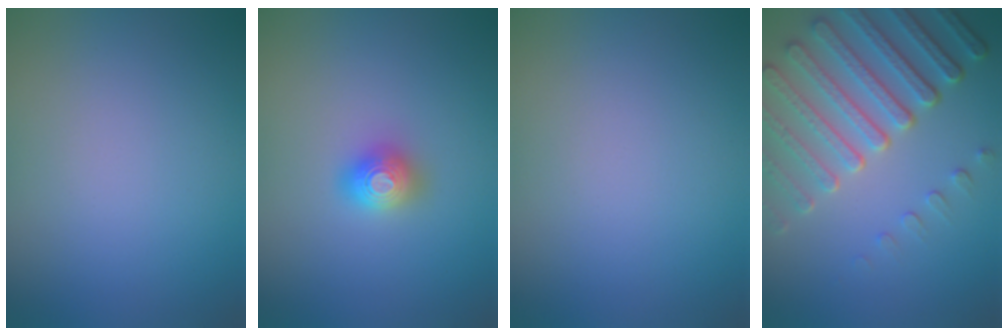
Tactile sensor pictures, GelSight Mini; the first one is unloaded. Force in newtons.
{"total": 1.6, "press": 1.6, "slide": 0.2}
{"total": 0.0}
{"total": 7.5, "press": 5.7, "slide": 4.9}